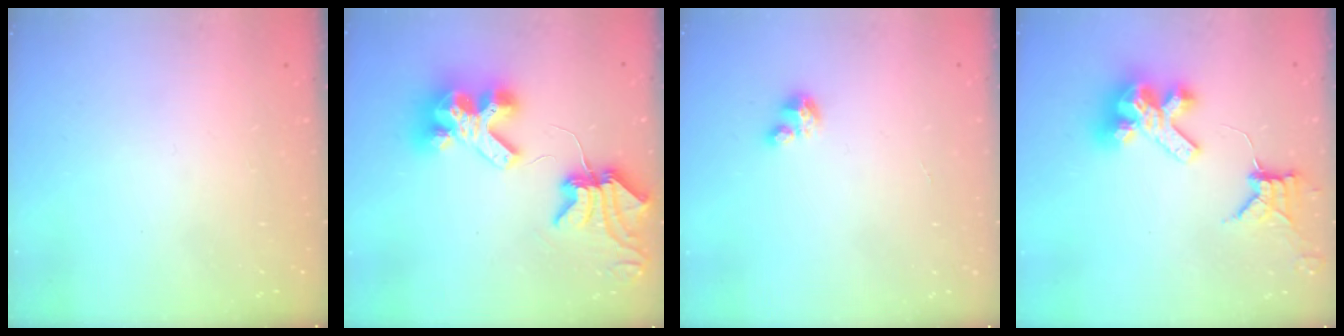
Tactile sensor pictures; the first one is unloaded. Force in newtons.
{"total": 15.7, "press": 15.6, "slide": 1.8}
{"total": 2.3, "press": 2.3, "slide": 0.1}
{"total": 13.3, "press": 13.2, "slide": 1.8}